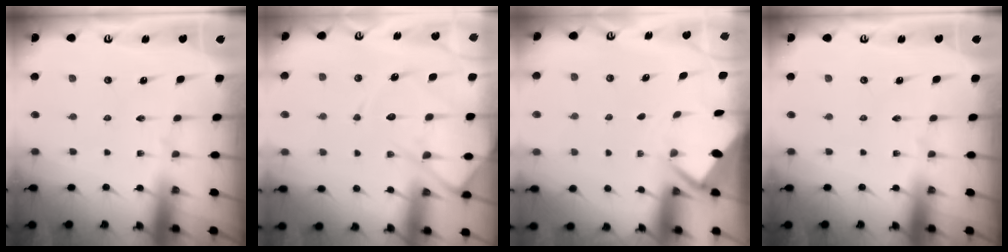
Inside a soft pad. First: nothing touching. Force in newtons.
{"total": 12.1, "press": 12.0, "slide": 1.4}
{"total": 2.7, "press": 2.6, "slide": 0.4}
{"total": 0.0}